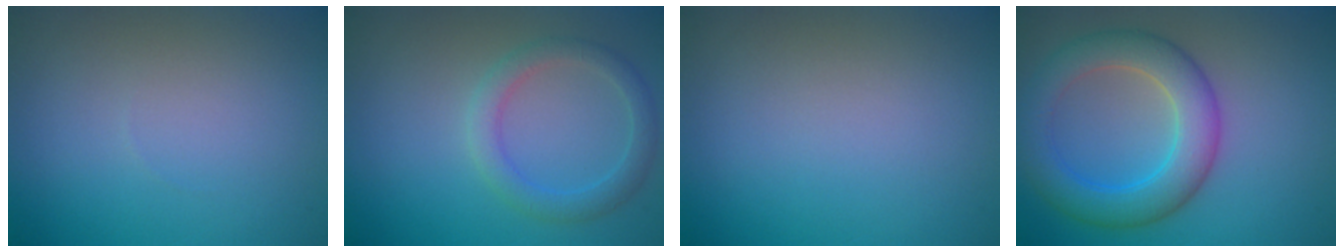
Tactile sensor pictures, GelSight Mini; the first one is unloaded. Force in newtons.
{"total": 2.7, "press": 2.7, "slide": 0.2}
{"total": 0.0}
{"total": 6.2, "press": 6.2, "slide": 0.2}